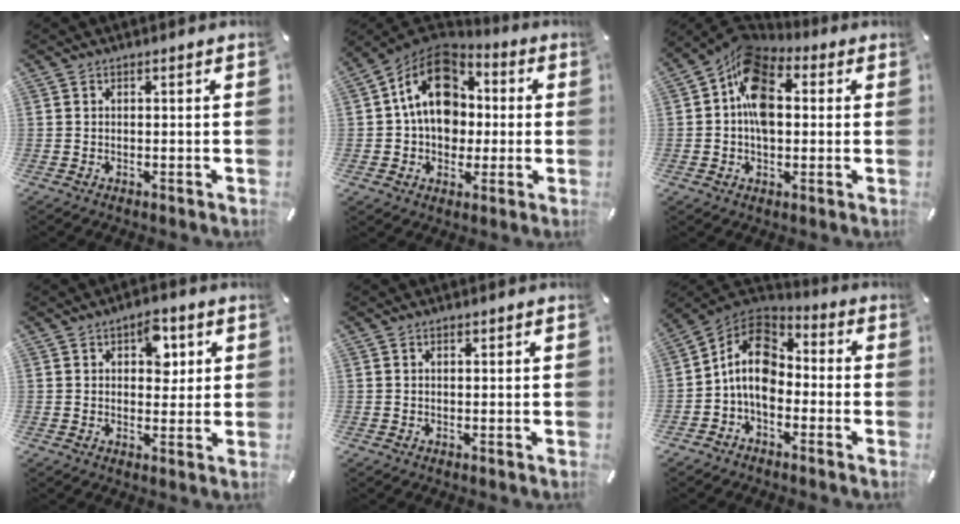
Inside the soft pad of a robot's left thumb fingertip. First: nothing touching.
{"total": 16.3, "force": [2.2, 13.0, 9.7], "torque": [-0.172, -0.002, 0.042]}
{"total": 12.9, "force": [1.9, 8.8, 9.2], "torque": [-0.172, -0.005, 0.033]}
{"total": 6.9, "force": [2.6, 4.4, 4.8], "torque": [-0.051, -0.004, 0.036]}
{"total": 0.7, "force": [0.3, 0.4, 0.5], "torque": [-0.011, 0.003, 0.005]}
{"total": 11.2, "force": [-2.3, 8.0, 7.5], "torque": [-0.163, 0.020, -0.046]}